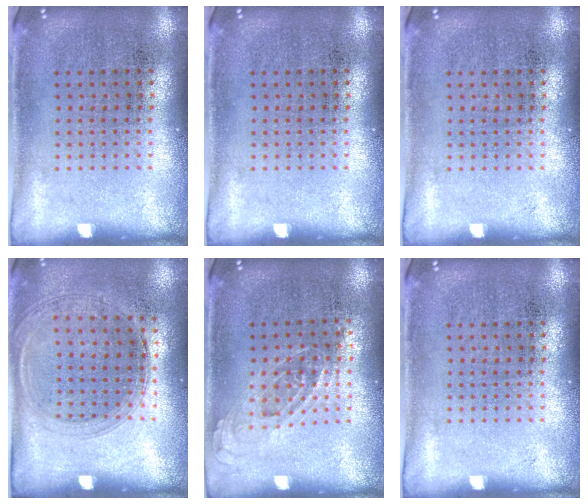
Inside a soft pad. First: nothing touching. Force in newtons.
{"total": 0.0}
{"total": 0.0}
{"total": 1.3, "press": 1.2, "slide": 0.6}
{"total": 0.7, "press": 0.7, "slide": 0.3}
{"total": 0.0}